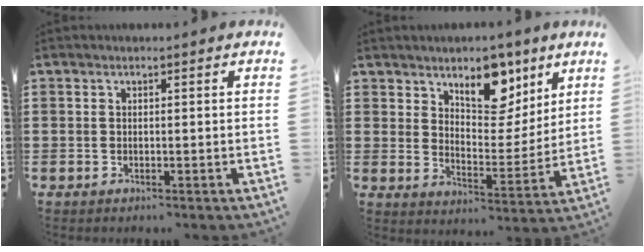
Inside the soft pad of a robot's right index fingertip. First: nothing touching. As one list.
[{"total": 9.7, "force": [7.0, 4.9, 4.6], "torque": [-0.078, -0.027, 0.124]}]